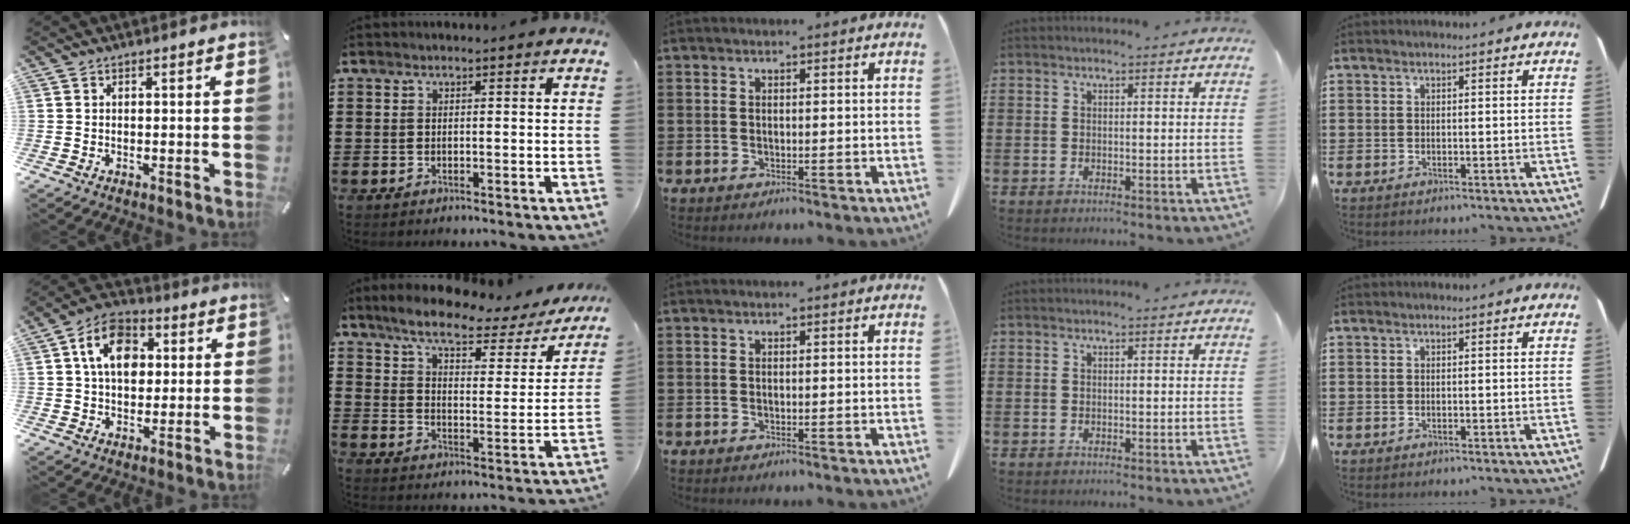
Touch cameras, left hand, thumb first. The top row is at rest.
{"thumb": {"total": 11.5, "force": [2.7, 8.4, 7.4], "torque": [-0.118, 0.008, 0.048]}, "index": {"total": 6.9, "force": [5.5, 1.1, 4.0], "torque": [-0.094, -0.028, 0.086]}}